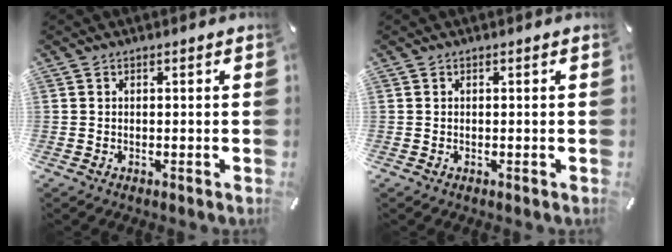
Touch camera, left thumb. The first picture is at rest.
{"total": 0.0}